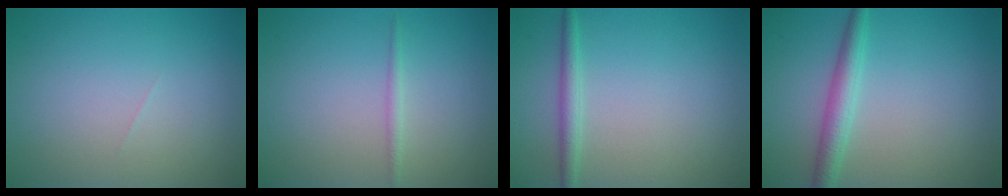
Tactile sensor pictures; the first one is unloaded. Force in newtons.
{"total": 0.9, "press": 0.9, "slide": 0.0}
{"total": 1.8, "press": 1.8, "slide": 0.1}
{"total": 2.8, "press": 2.8, "slide": 0.1}